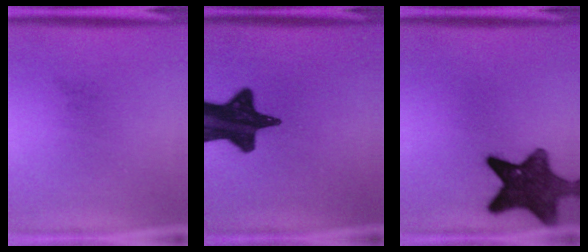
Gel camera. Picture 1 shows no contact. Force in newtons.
{"total": 17.5}
{"total": 11.1}